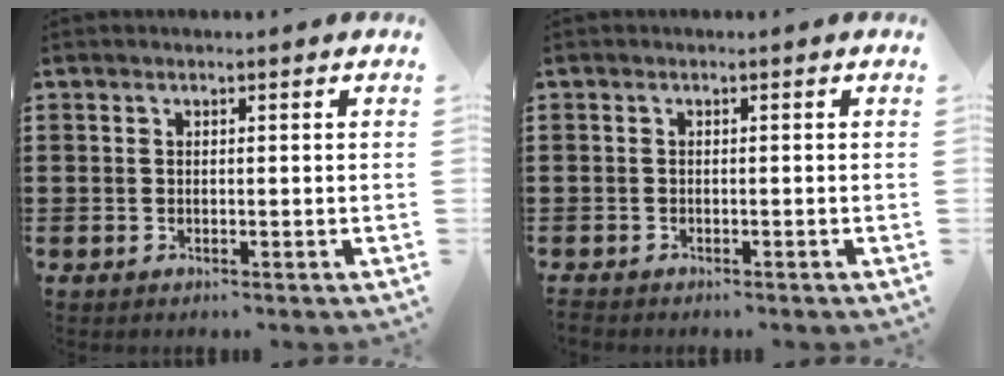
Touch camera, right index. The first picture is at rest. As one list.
[{"total": 0.8, "force": [-0.8, 0.1, -0.1], "torque": [-0.001, 0.001, -0.018]}]